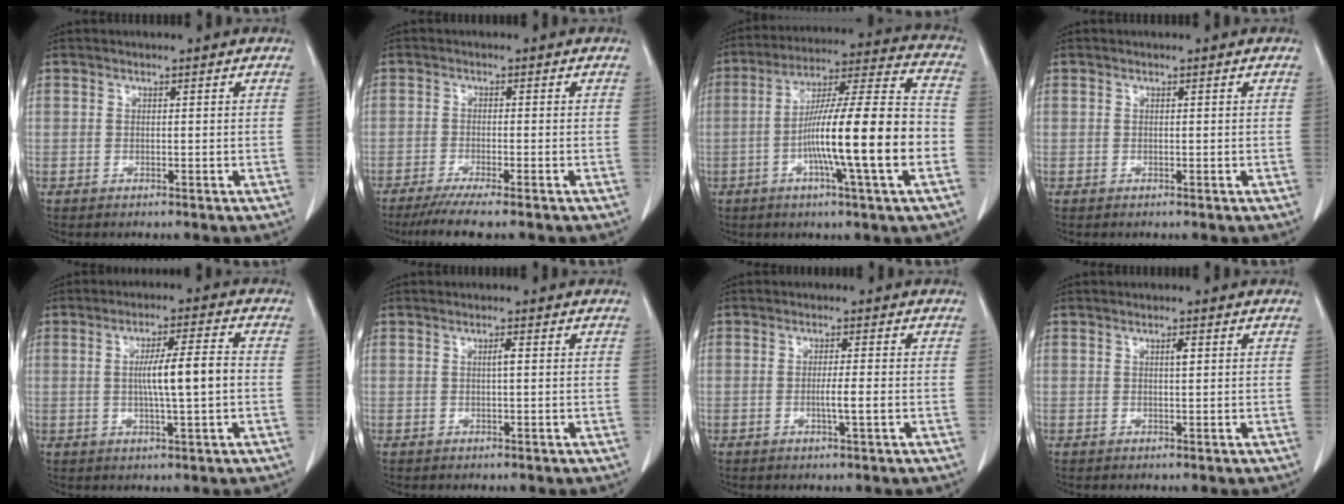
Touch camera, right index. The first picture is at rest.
{"total": 6.2, "force": [-4.9, -0.4, 3.7], "torque": [-0.054, -0.015, -0.080]}
{"total": 18.4, "force": [-4.4, 0.3, 17.9], "torque": [-0.293, 0.007, -0.075]}
{"total": 0.0}
{"total": 7.4, "force": [-0.3, 0.2, 7.4], "torque": [-0.126, 0.004, -0.005]}
{"total": 1.1, "force": [0.2, 0.0, 1.1], "torque": [-0.020, 0.002, 0.002]}
{"total": 2.8, "force": [-0.7, -0.2, 2.7], "torque": [-0.050, -0.004, -0.012]}
{"total": 1.1, "force": [0.3, 0.2, 1.0], "torque": [-0.019, 0.002, 0.005]}